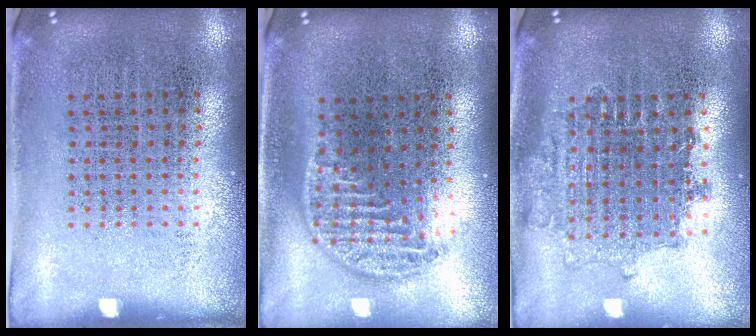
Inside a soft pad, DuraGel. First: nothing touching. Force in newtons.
{"total": 1.4, "press": 1.2, "slide": 0.7}
{"total": 1.5, "press": 1.3, "slide": 0.8}